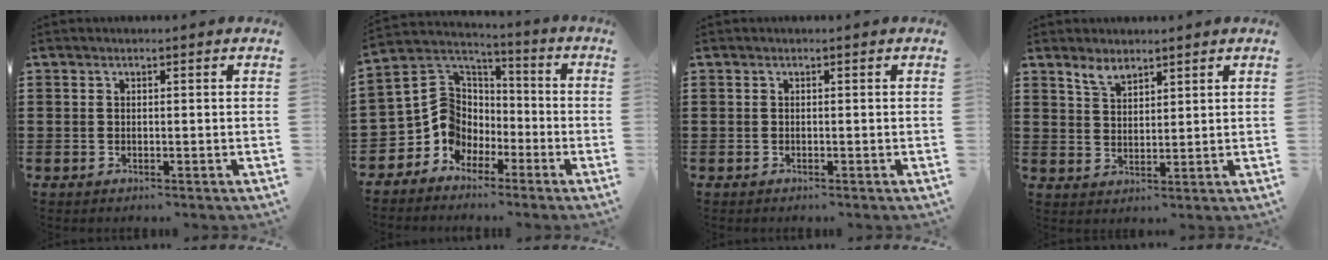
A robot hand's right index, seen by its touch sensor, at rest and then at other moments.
{"total": 9.2, "force": [-2.4, 8.4, 3.0], "torque": [-0.114, 0.002, -0.049]}
{"total": 0.0}
{"total": 3.3, "force": [2.7, 1.5, 1.3], "torque": [-0.033, 0.004, 0.051]}